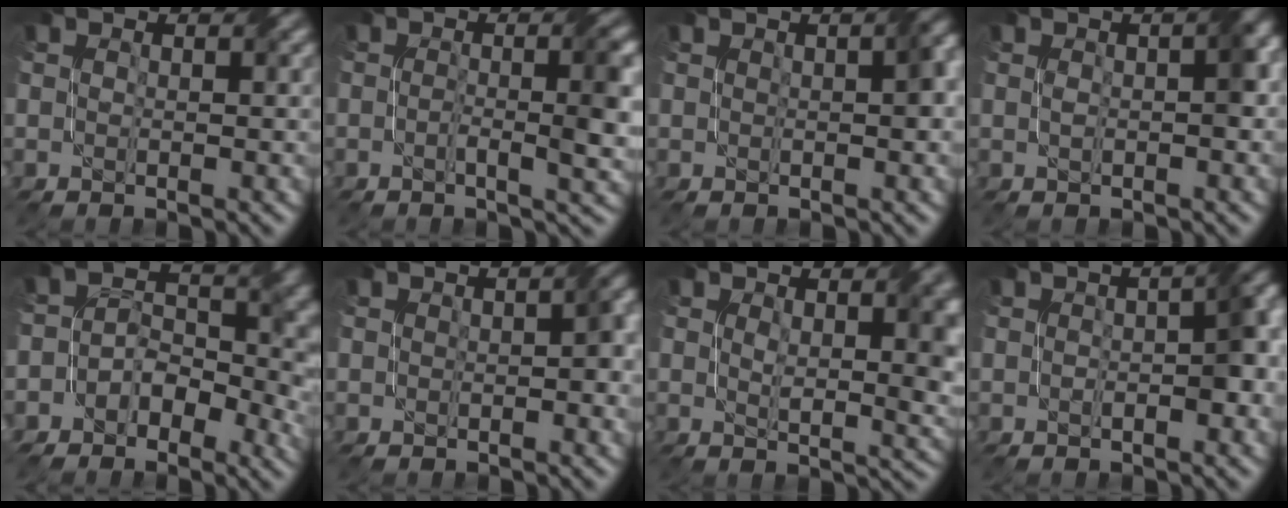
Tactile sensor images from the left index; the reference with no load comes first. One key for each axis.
{"total": 5.0, "fx": -0.4, "fy": 1.2, "fz": 4.9, "tx": -0.069, "ty": 0.002, "tz": -0.009}
{"total": 2.7, "fx": 0.4, "fy": 0.6, "fz": 2.6, "tx": -0.032, "ty": 0.012, "tz": 0.006}
{"total": 2.9, "fx": 0.1, "fy": 0.8, "fz": 2.8, "tx": -0.045, "ty": 0.011, "tz": 0.004}
{"total": 5.5, "fx": -1.5, "fy": 4.0, "fz": 3.4, "tx": -0.039, "ty": -0.002, "tz": -0.036}
{"total": 2.4, "fx": 0.0, "fy": 0.9, "fz": 2.3, "tx": -0.031, "ty": 0.009, "tz": 0.001}
{"total": 5.0, "fx": 1.3, "fy": 1.8, "fz": 4.5, "tx": -0.062, "ty": -0.003, "tz": 0.026}
{"total": 4.5, "fx": -0.2, "fy": 1.3, "fz": 4.3, "tx": -0.057, "ty": 0.011, "tz": -0.003}